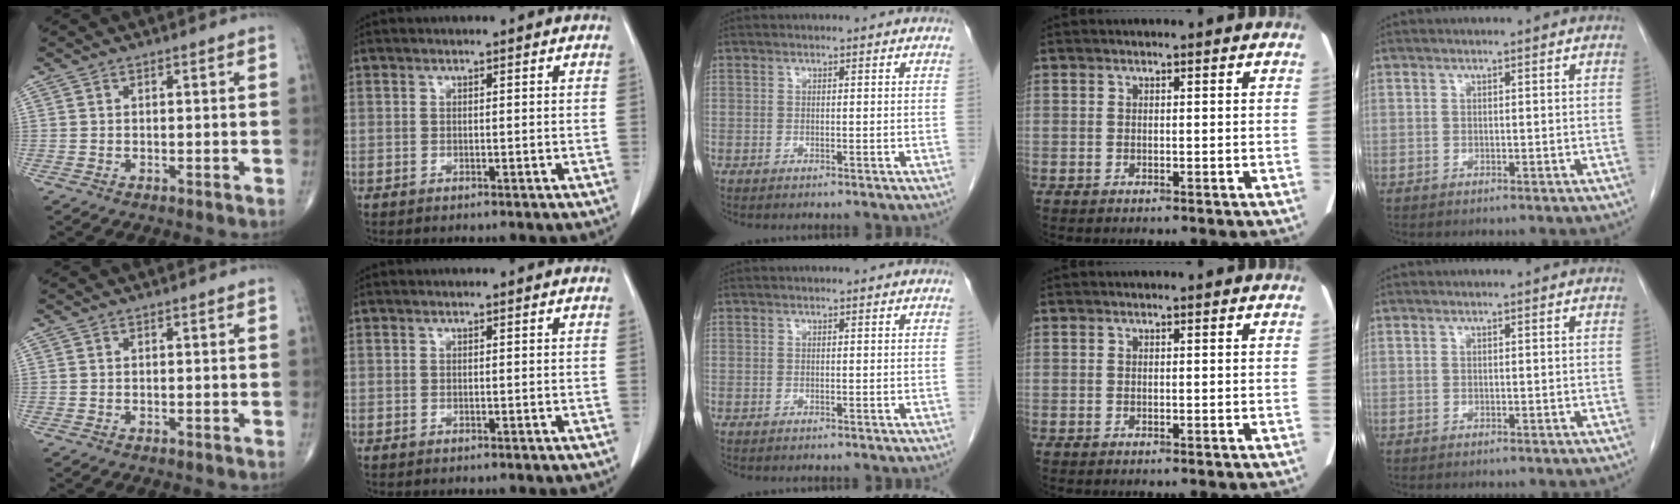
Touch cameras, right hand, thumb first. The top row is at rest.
{}